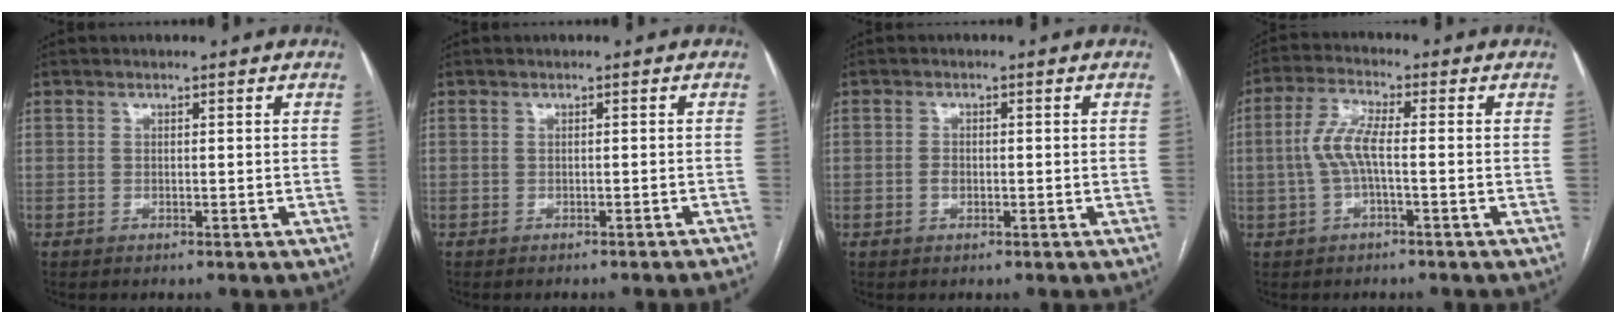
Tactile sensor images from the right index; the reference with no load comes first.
{"total": 4.3, "force": [-4.0, -0.8, 1.5], "torque": [-0.009, -0.010, -0.044]}
{"total": 1.4, "force": [-0.4, 0.9, 1.0], "torque": [-0.020, 0.003, -0.007]}
{"total": 5.7, "force": [-0.5, 1.1, 5.6], "torque": [-0.127, 0.014, -0.012]}